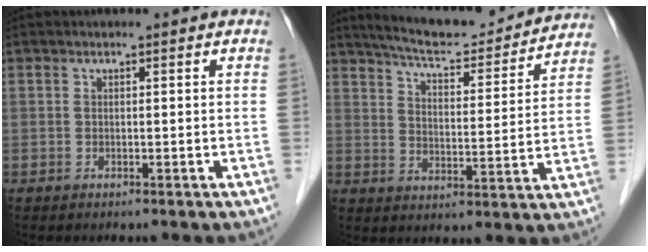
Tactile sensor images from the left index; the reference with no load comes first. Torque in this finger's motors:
{"motor_torque": [0.28, -0.57, 0.11, 0.03]}